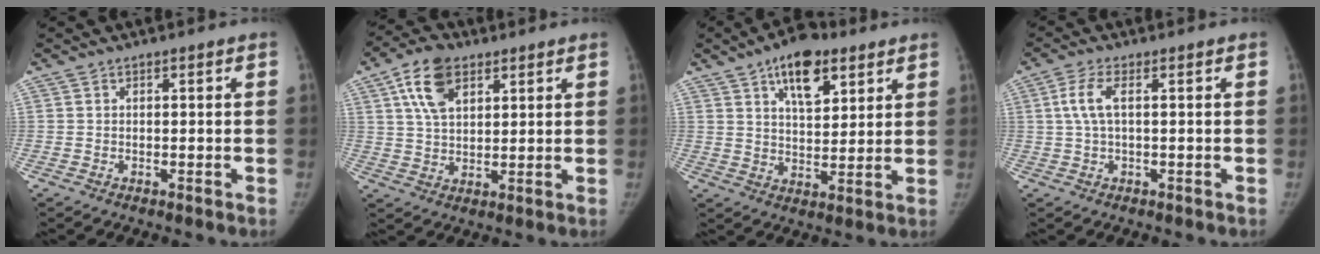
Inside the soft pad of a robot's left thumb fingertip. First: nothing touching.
{"total": 9.9, "force": [4.6, 5.9, 6.5], "torque": [-0.100, -0.006, 0.081]}
{"total": 11.8, "force": [6.5, 5.9, 7.9], "torque": [-0.088, -0.025, 0.104]}
{"total": 4.4, "force": [0.8, 1.5, 4.1], "torque": [-0.109, 0.010, 0.014]}